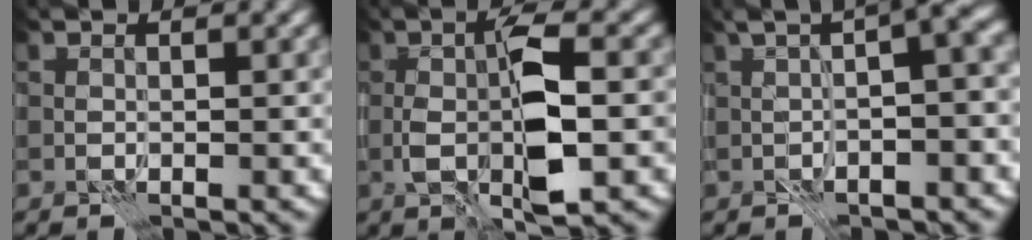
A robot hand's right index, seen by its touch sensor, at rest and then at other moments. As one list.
[{"total": 6.4, "force": [-0.2, 2.0, 6.1], "torque": [-0.117, -0.001, -0.005]}, {"total": 5.8, "force": [0.0, 1.2, 5.7], "torque": [-0.081, 0.022, -0.009]}]